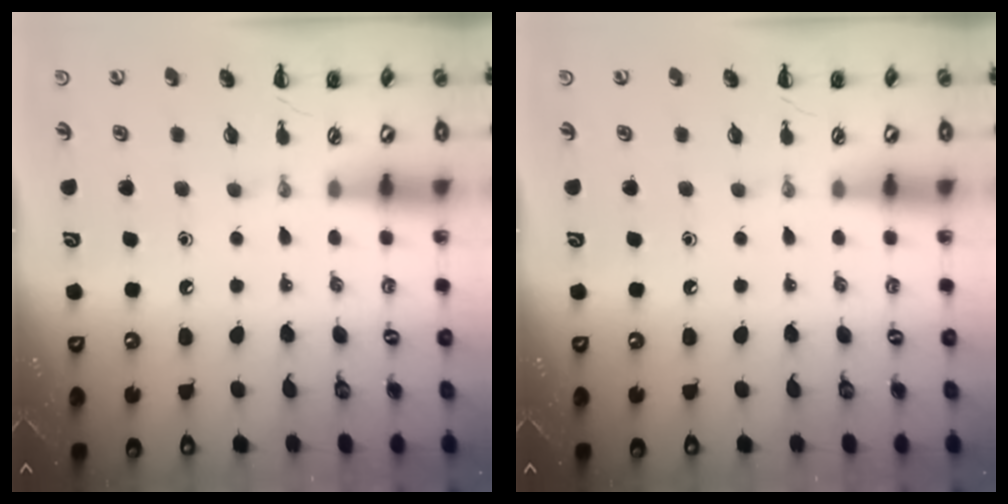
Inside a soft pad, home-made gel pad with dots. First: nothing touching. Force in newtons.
{"total": 0.0}